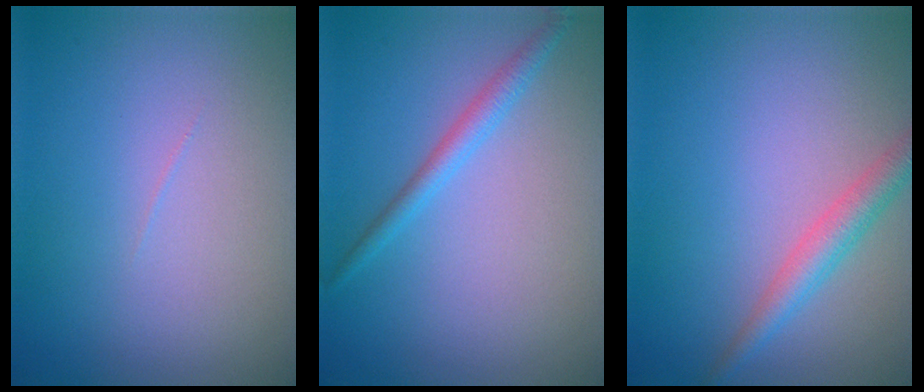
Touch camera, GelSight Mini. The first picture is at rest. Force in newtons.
{"total": 1.9, "press": 1.9, "slide": 0.1}
{"total": 2.7, "press": 2.7, "slide": 0.2}